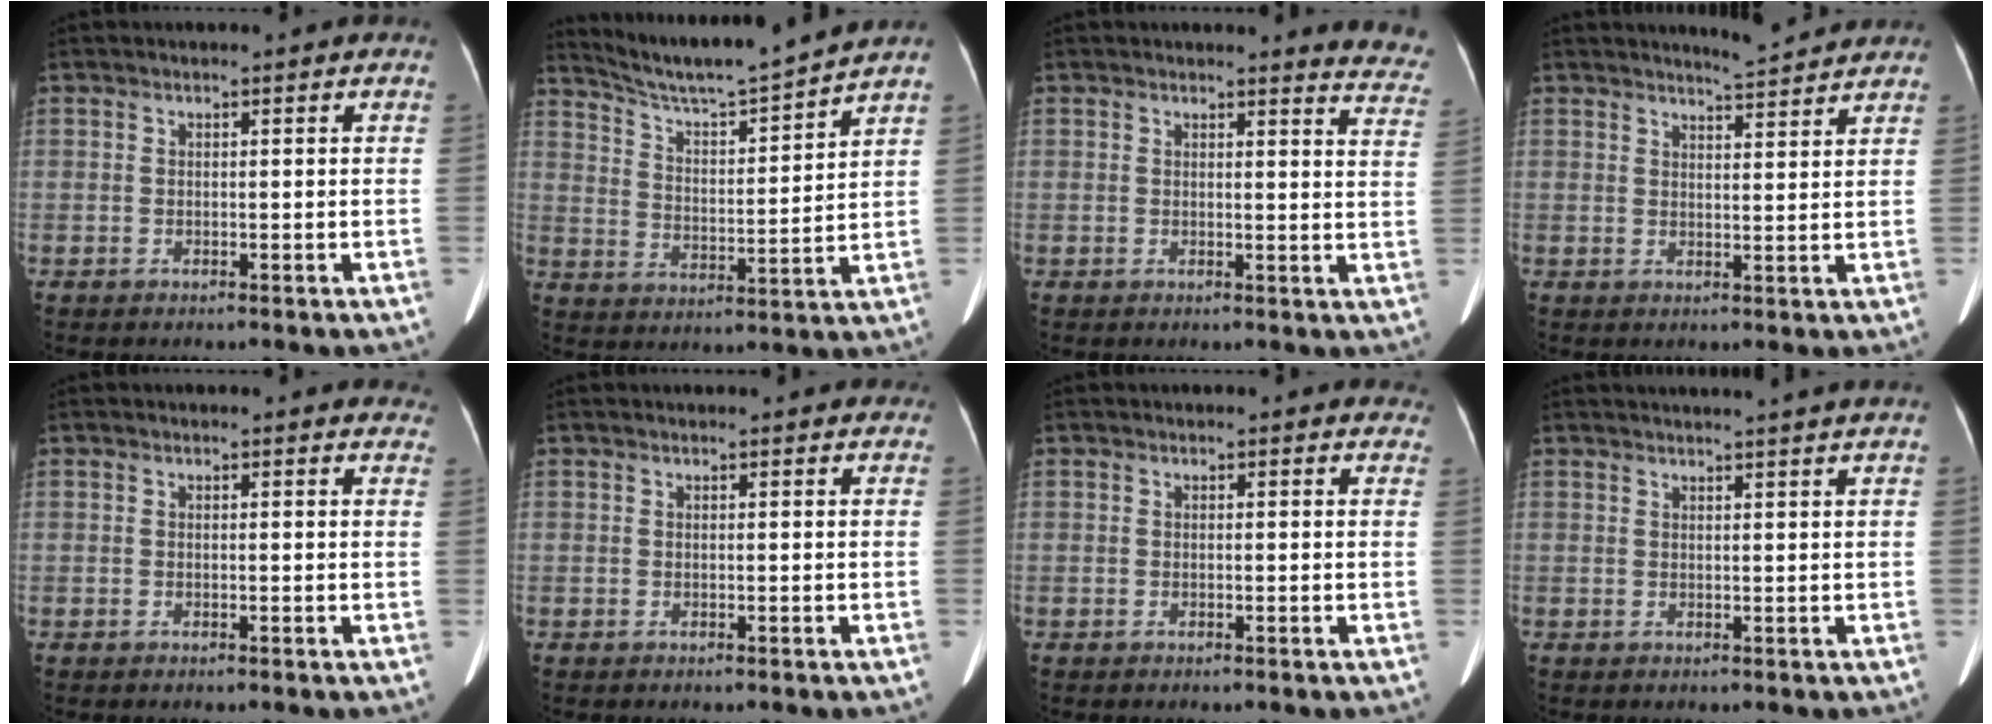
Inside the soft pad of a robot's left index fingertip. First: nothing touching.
{"total": 12.0, "force": [11.4, -1.7, 3.4], "torque": [-0.070, -0.010, 0.194]}
{"total": 7.7, "force": [7.6, 0.7, 0.7], "torque": [0.020, -0.068, 0.045]}
{"total": 4.8, "force": [4.7, -0.2, 0.9], "torque": [-0.026, -0.001, 0.063]}
{"total": 6.3, "force": [6.0, 1.8, 0.8], "torque": [0.018, -0.006, 0.035]}
{"total": 5.3, "force": [5.0, 1.2, 1.3], "torque": [-0.011, 0.014, 0.046]}
{"total": 4.7, "force": [4.3, 1.6, 0.5], "torque": [0.012, -0.003, 0.024]}
{"total": 8.9, "force": [8.3, -1.1, 3.2], "torque": [-0.036, 0.009, 0.084]}